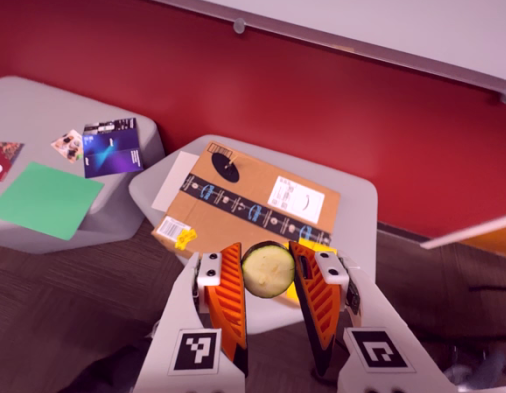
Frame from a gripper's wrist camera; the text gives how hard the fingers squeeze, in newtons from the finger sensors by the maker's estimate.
{"total": 11.6, "left": 11.9, "right": 11.2}